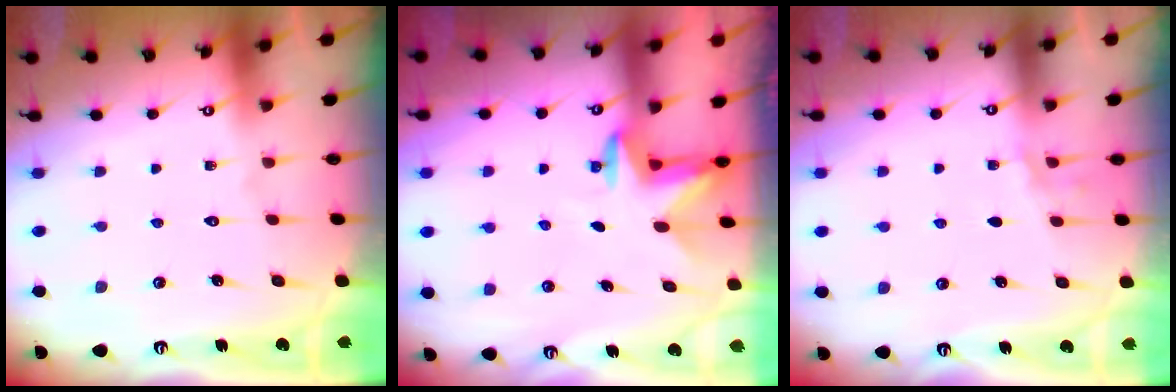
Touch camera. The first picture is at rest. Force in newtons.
{"total": 2.9, "press": 2.8, "slide": 0.7}
{"total": 2.7, "press": 2.4, "slide": 1.4}